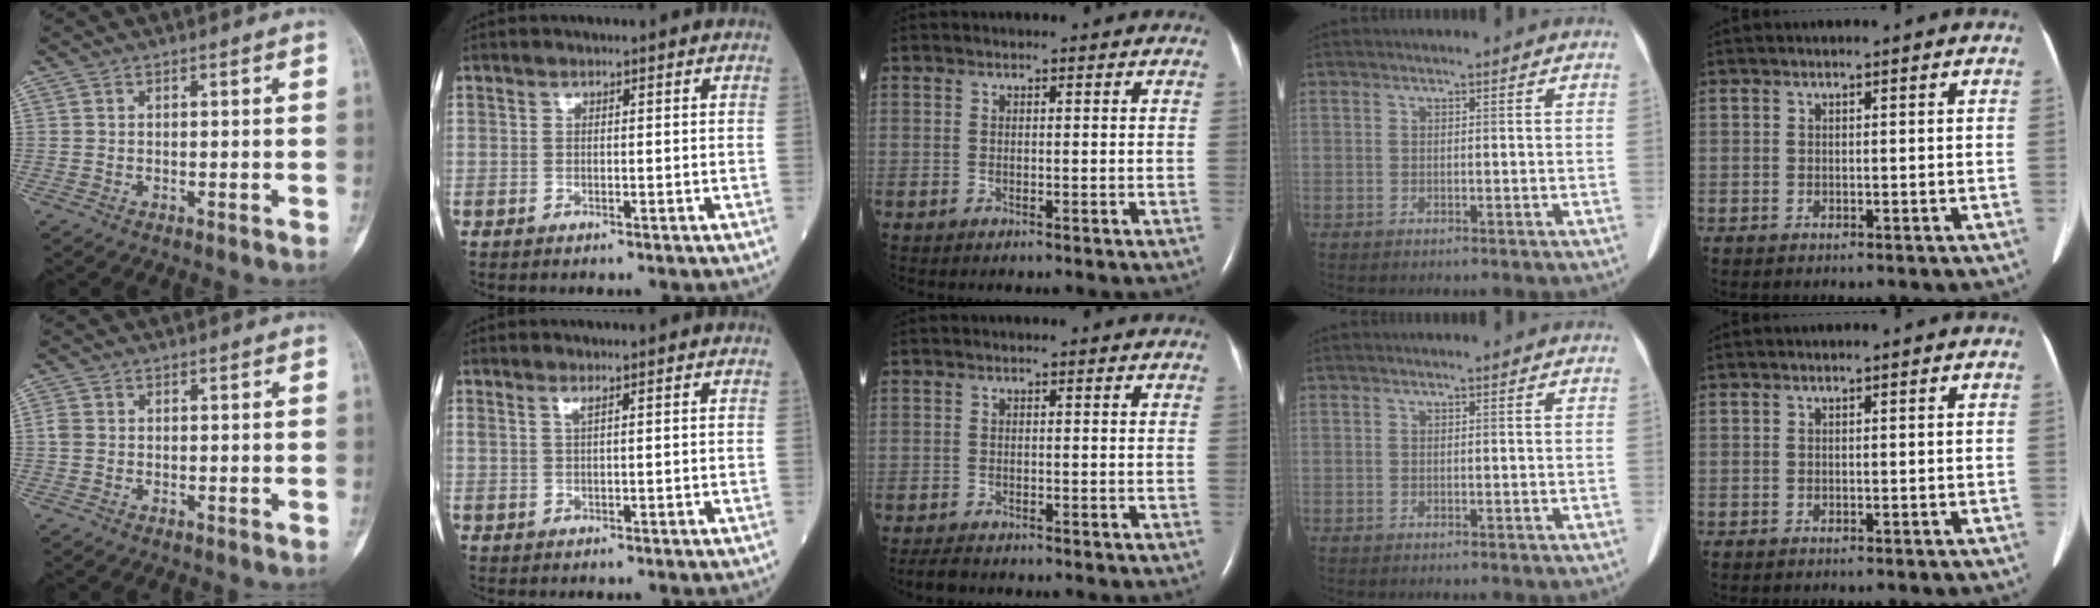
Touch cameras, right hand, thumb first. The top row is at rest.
{"thumb": {"total": 1.5, "force": [0.0, 1.2, 0.8], "torque": [-0.021, 0.001, -0.002]}, "index": {"total": 0.8, "force": [0.6, -0.1, 0.6], "torque": [-0.020, 0.005, 0.017]}, "middle": {"total": 2.1, "force": [-1.8, 0.6, 0.8], "torque": [-0.021, -0.006, -0.026]}}